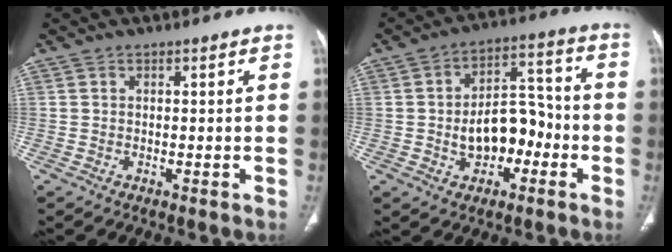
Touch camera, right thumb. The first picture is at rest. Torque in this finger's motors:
{"motor_torque": [1.70, 1.50, 1.25, -0.42, 0.19]}